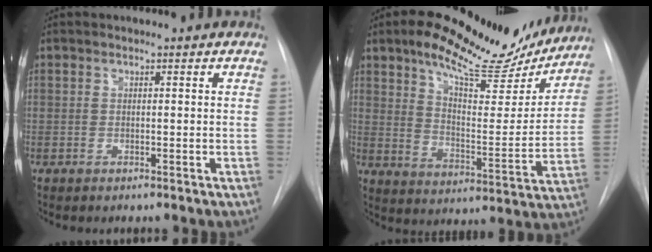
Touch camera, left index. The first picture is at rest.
{"total": 19.1, "force": [15.4, 5.9, 9.6], "torque": [-0.142, -0.014, 0.220]}